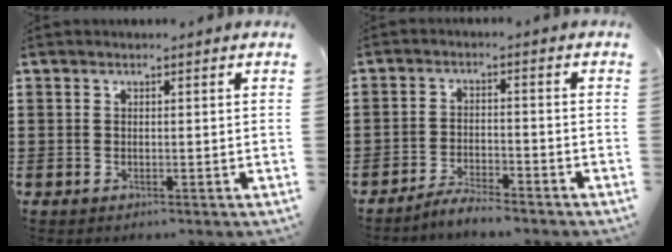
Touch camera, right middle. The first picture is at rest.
{"total": 3.4, "force": [-3.3, 0.0, 0.8], "torque": [-0.018, 0.003, -0.067]}